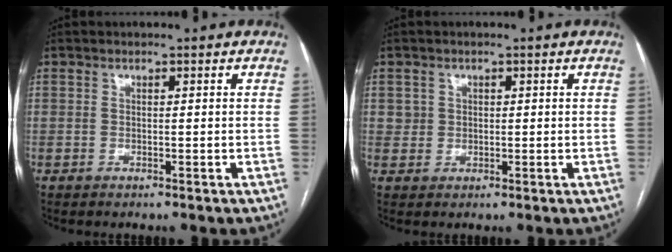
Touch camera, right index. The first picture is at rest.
{"total": 1.9, "force": [0.6, 1.8, 0.1], "torque": [0.009, 0.005, 0.007]}